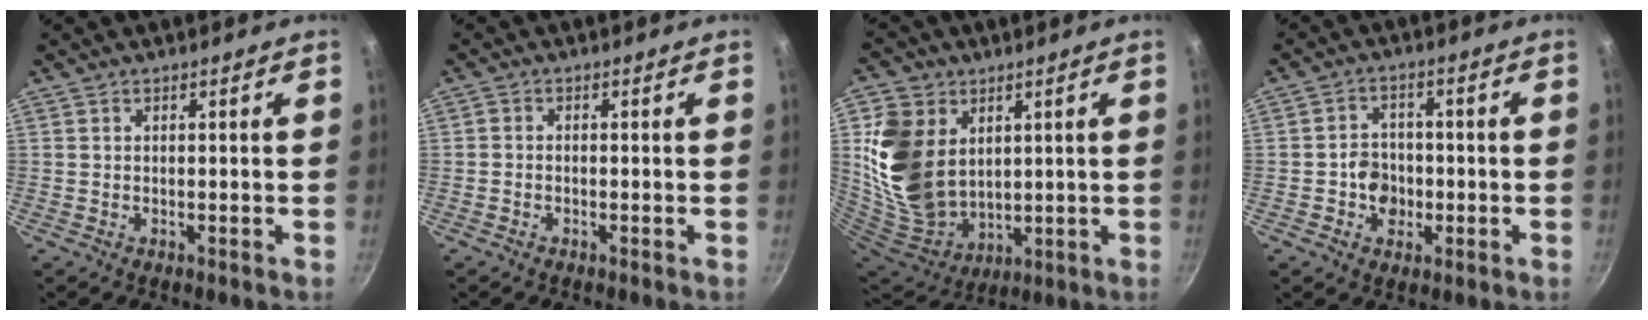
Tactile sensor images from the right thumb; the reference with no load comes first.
{"total": 1.1, "force": [-0.7, 0.6, 0.5], "torque": [-0.014, 0.008, -0.018]}
{"total": 17.9, "force": [4.7, 13.7, 10.5], "torque": [-0.190, -0.026, 0.110]}
{"total": 5.9, "force": [-1.3, 4.9, 2.9], "torque": [-0.022, 0.011, -0.028]}